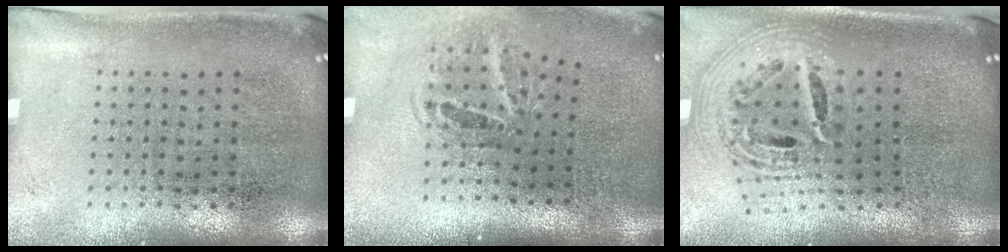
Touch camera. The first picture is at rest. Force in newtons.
{"total": 1.8, "press": 1.2, "slide": 1.4}
{"total": 2.8, "press": 1.9, "slide": 2.0}